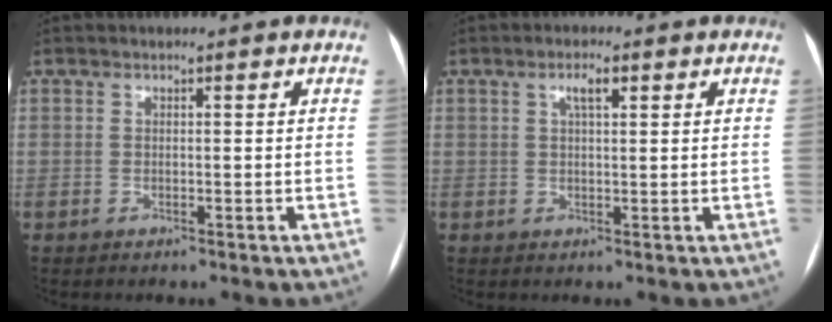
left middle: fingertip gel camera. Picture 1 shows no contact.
{"total": 2.5, "force": [1.2, 0.6, 2.1], "torque": [-0.045, 0.005, 0.021]}